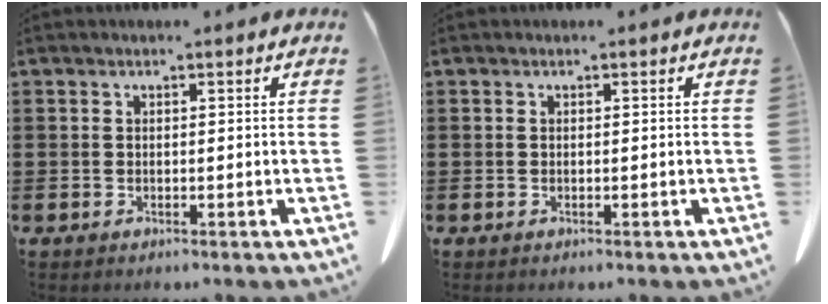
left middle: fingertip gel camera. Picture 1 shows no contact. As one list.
[{"total": 0.0}]